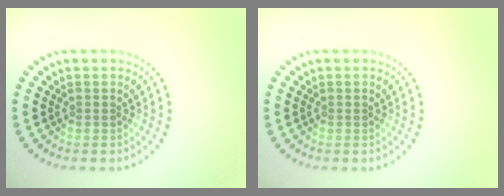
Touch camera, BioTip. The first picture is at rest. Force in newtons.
{"total": 0.0}